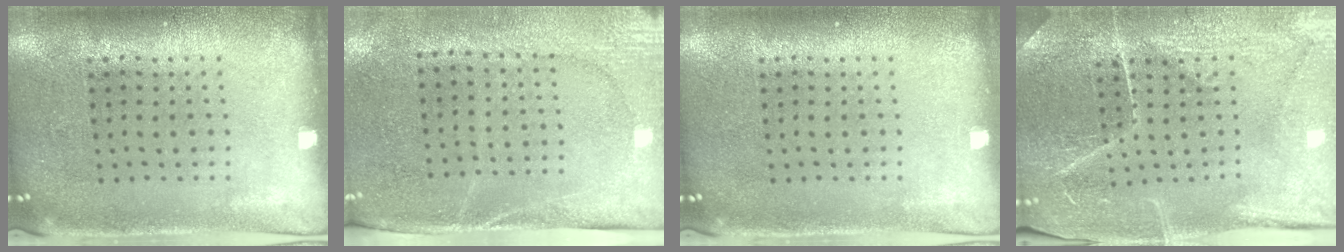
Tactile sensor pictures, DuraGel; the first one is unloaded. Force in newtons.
{"total": 2.7, "press": 2.3, "slide": 1.4}
{"total": 0.0}
{"total": 4.0, "press": 3.9, "slide": 1.1}